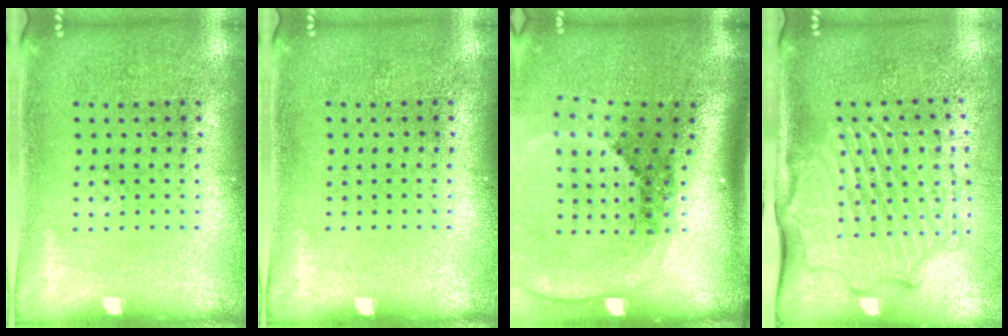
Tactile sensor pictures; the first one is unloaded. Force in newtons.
{"total": 0.0}
{"total": 2.7, "press": 1.8, "slide": 2.0}
{"total": 2.6, "press": 2.2, "slide": 1.4}